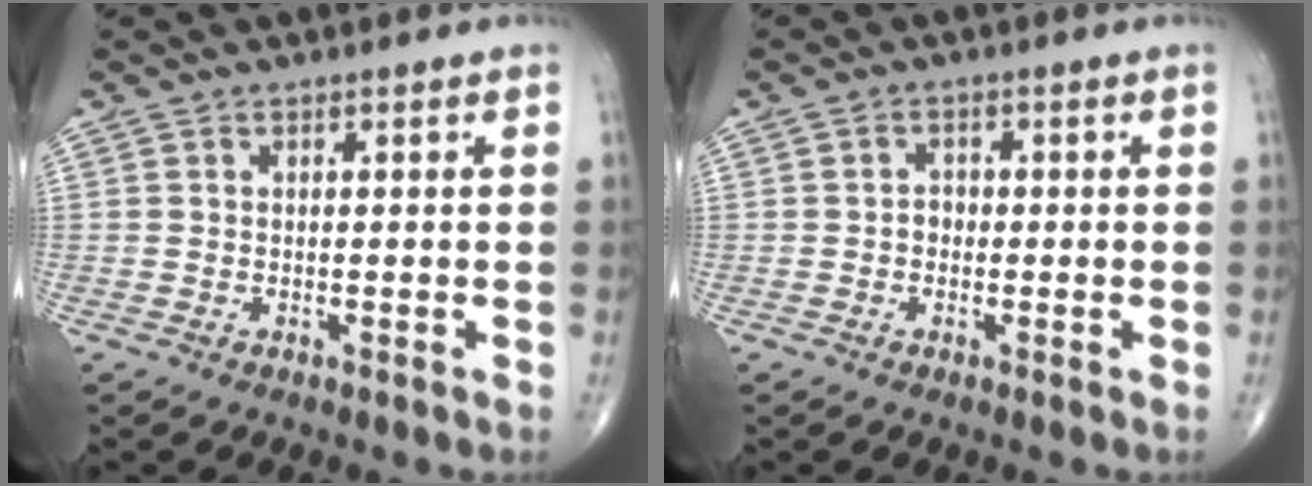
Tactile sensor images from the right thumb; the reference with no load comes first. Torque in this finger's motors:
{"motor_torque": [0.06, 0.29, 0.15, -0.05, 0.00]}